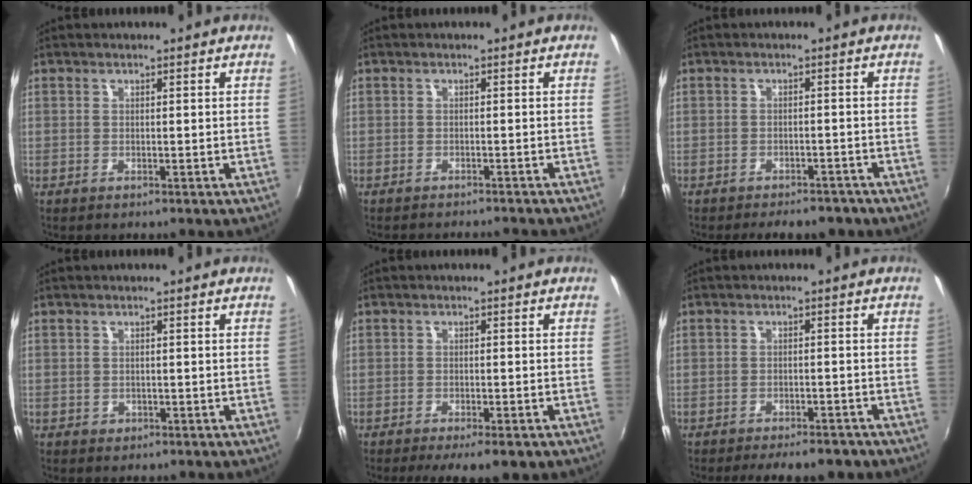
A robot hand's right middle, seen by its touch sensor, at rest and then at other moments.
{"total": 6.2, "force": [-5.7, 0.7, 2.3], "torque": [-0.053, -0.012, -0.076]}
{"total": 7.8, "force": [-6.4, 3.1, 3.2], "torque": [-0.073, -0.007, -0.081]}
{"total": 0.8, "force": [-0.3, 0.7, 0.2], "torque": [-0.002, -0.001, -0.001]}
{"total": 7.3, "force": [-5.3, 1.7, 4.7], "torque": [-0.100, -0.025, -0.079]}
{"total": 8.4, "force": [-6.9, 2.6, 4.0], "torque": [-0.089, -0.012, -0.093]}